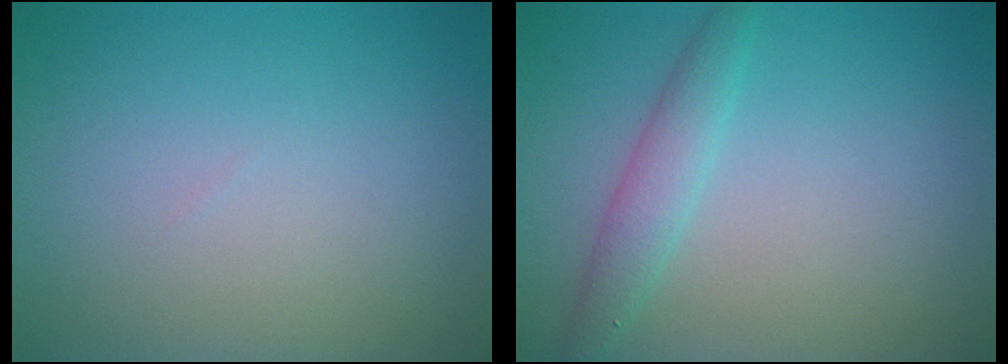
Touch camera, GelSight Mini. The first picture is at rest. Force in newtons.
{"total": 2.3, "press": 2.3, "slide": 0.1}